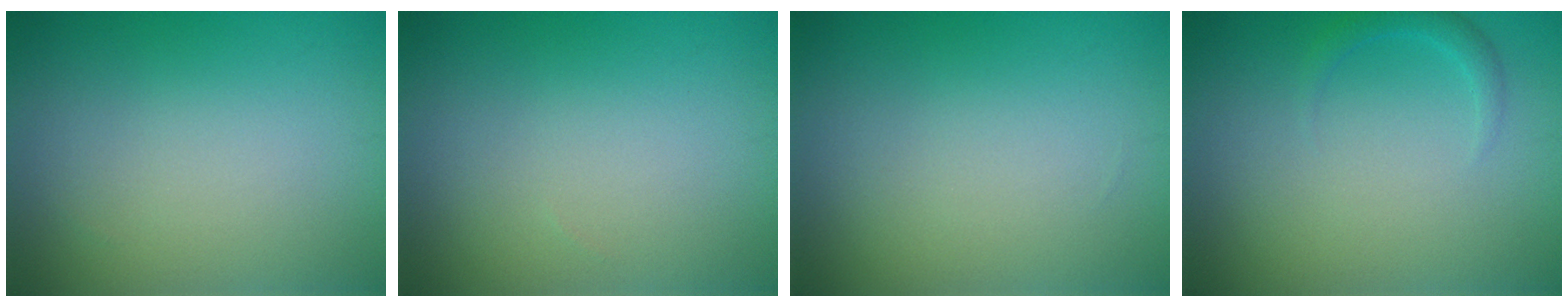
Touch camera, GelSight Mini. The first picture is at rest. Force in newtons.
{"total": 0.0}
{"total": 0.0}
{"total": 1.3, "press": 1.3, "slide": 0.1}